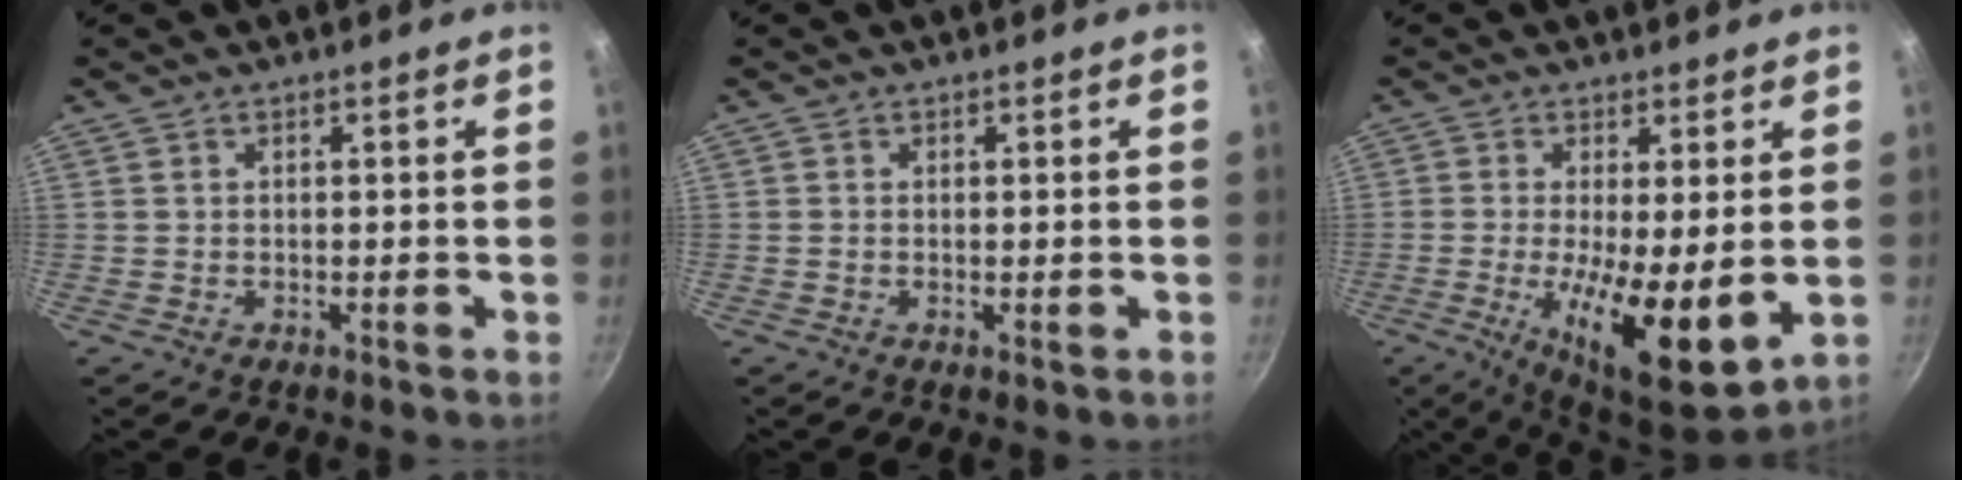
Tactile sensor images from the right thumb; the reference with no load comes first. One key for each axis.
{"total": 0.5, "fx": -0.1, "fy": 0.1, "fz": 0.5, "tx": -0.009, "ty": -0.002, "tz": -0.002}
{"total": 13.1, "fx": -1.2, "fy": 3.9, "fz": 12.4, "tx": -0.204, "ty": -0.019, "tz": -0.013}